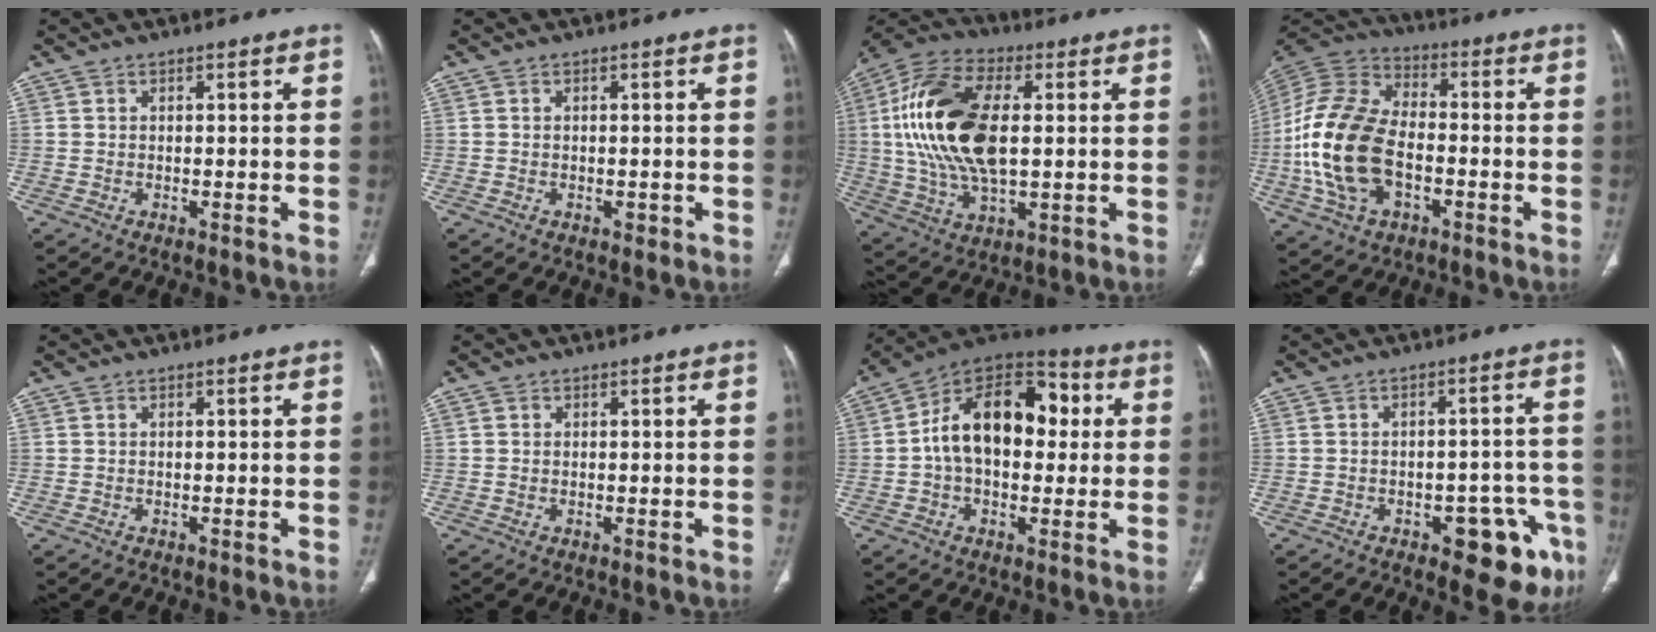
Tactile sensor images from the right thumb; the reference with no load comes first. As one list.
[{"total": 0.6, "force": [-0.2, 0.5, 0.3], "torque": [-0.004, 0.001, -0.001]}, {"total": 21.5, "force": [2.5, 11.2, 18.1], "torque": [-0.371, 0.005, 0.044]}, {"total": 20.0, "force": [-3.9, 12.4, 15.3], "torque": [-0.311, 0.019, -0.072]}, {"total": 0.0}, {"total": 0.7, "force": [0.2, 0.6, 0.3], "torque": [-0.005, 0.000, 0.003]}, {"total": 18.7, "force": [1.9, 12.0, 14.2], "torque": [-0.197, 0.040, 0.022]}, {"total": 11.6, "force": [-5.5, 5.3, 8.7], "torque": [-0.070, 0.032, -0.061]}]